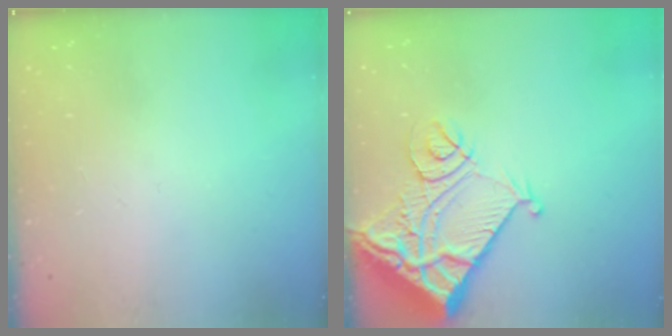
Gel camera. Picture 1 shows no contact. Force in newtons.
{"total": 16.1, "press": 16.0, "slide": 2.0}